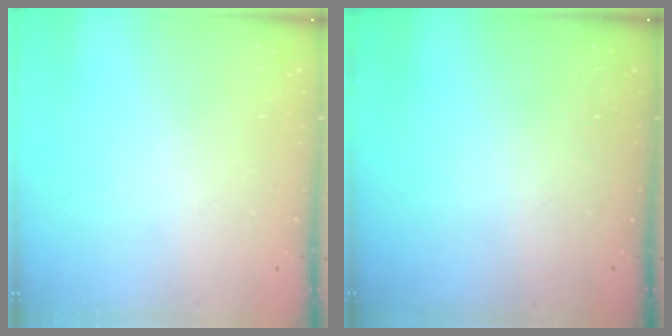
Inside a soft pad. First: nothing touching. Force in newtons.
{"total": 0.0}